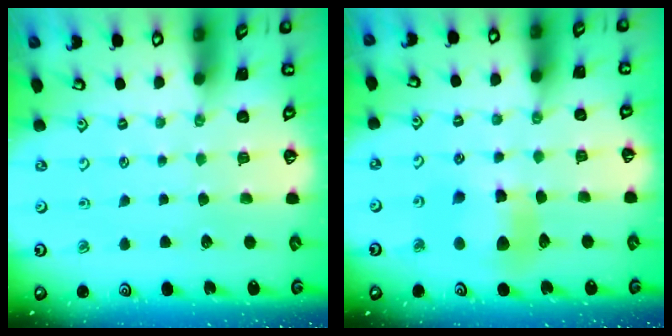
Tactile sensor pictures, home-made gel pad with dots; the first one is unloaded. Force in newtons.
{"total": 8.8, "press": 8.7, "slide": 1.3}